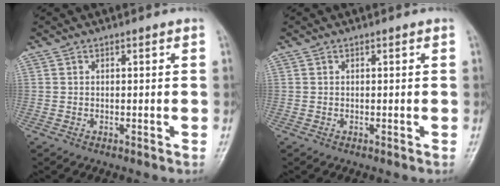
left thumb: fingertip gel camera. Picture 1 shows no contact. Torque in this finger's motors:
{"motor_torque": [0.00, 0.00, 0.00, 0.00, 0.00]}